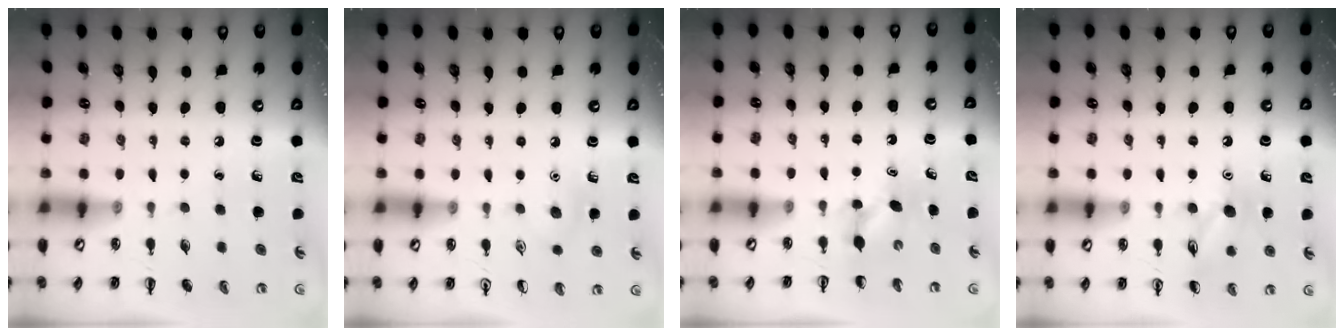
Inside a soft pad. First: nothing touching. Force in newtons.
{"total": 6.0, "press": 5.8, "slide": 1.6}
{"total": 3.4, "press": 3.3, "slide": 0.8}
{"total": 9.6, "press": 9.5, "slide": 0.6}